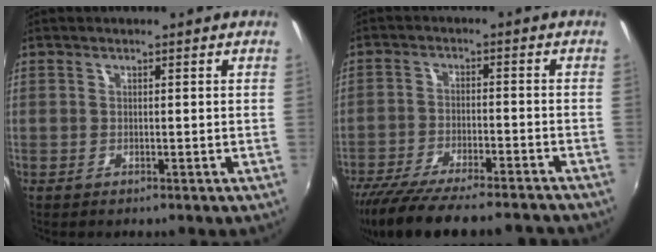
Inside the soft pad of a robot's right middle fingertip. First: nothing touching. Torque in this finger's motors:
{"motor_torque": [1.08, -1.05, 0.35, 0.16]}